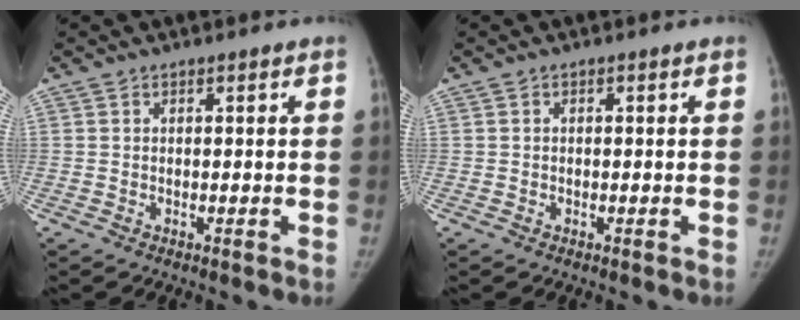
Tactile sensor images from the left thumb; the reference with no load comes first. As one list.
[{"total": 0.0}]